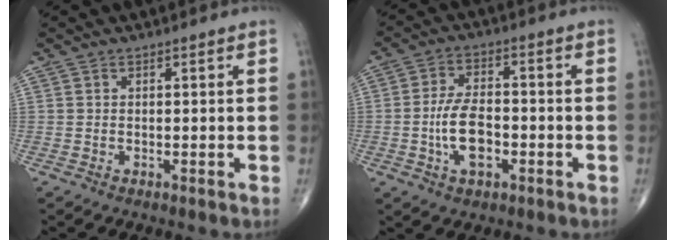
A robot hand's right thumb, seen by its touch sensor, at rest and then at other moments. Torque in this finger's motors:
{"motor_torque": [0.79, 0.24, 1.12, -0.52, 0.34]}